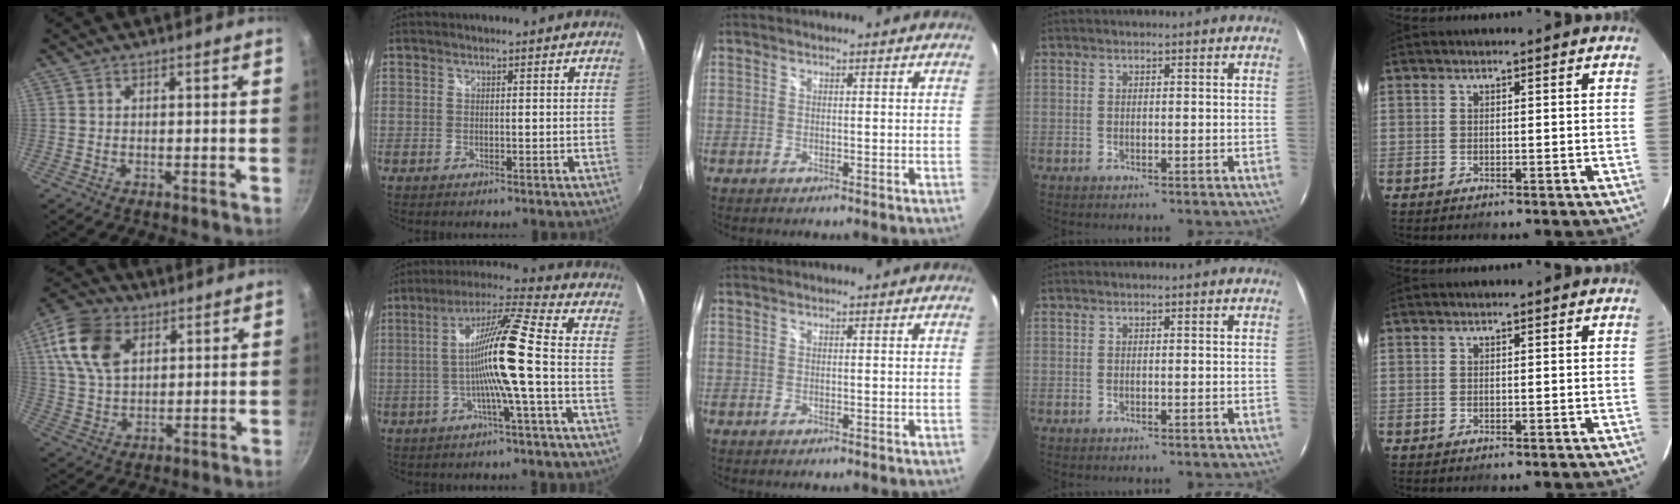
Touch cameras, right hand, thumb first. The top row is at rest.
{"thumb": {"total": 13.1, "force": [4.9, 8.8, 8.4], "torque": [-0.143, -0.005, 0.088]}, "index": {"total": 13.1, "force": [-2.3, -1.1, 12.9], "torque": [-0.231, 0.005, -0.043]}}